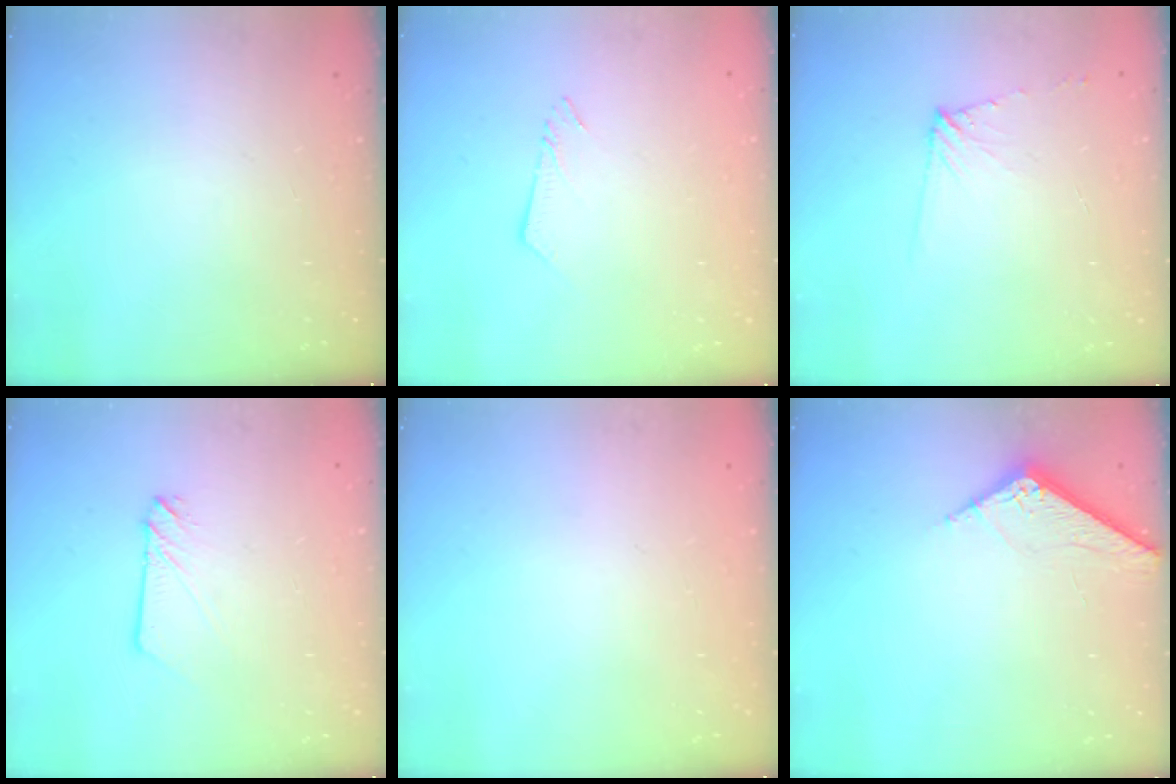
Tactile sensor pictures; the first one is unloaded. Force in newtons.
{"total": 2.4, "press": 2.4, "slide": 0.3}
{"total": 5.3, "press": 5.2, "slide": 0.7}
{"total": 2.9, "press": 2.9, "slide": 0.4}
{"total": 0.0}
{"total": 7.3, "press": 7.3, "slide": 0.5}